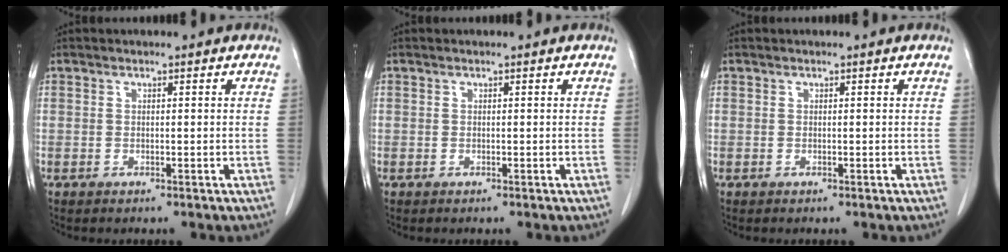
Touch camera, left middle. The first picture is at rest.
{"total": 0.0}
{"total": 0.0}